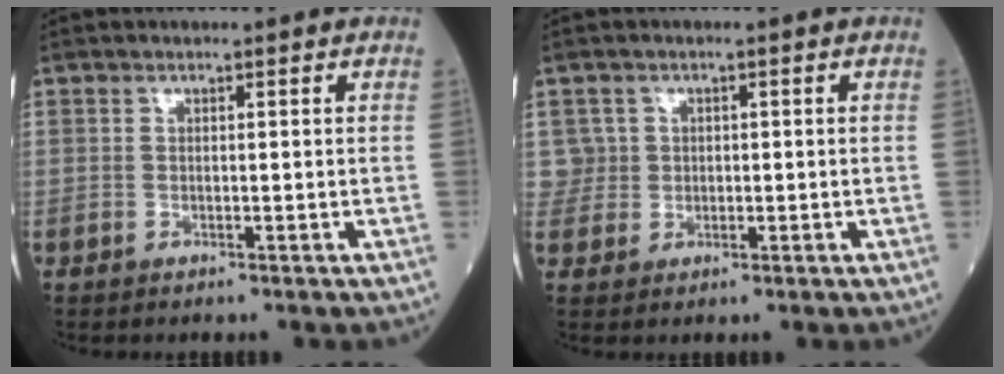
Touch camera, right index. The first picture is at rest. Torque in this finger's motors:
{"motor_torque": [-0.10, 0.00, -0.03, -0.03]}